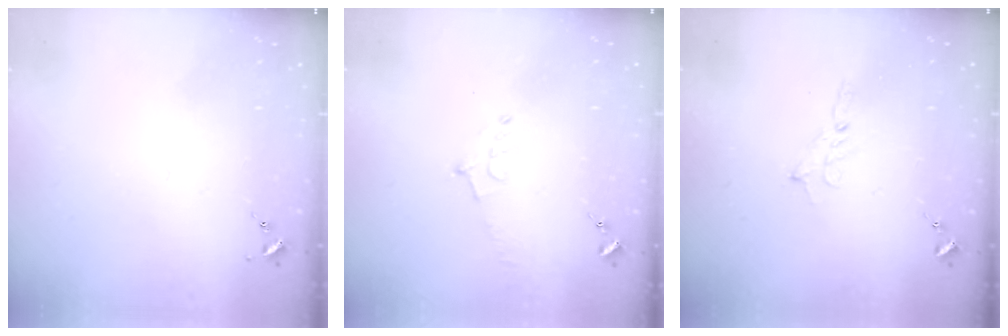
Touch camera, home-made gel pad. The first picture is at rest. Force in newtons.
{"total": 5.6, "press": 5.5, "slide": 1.0}
{"total": 2.5, "press": 2.5, "slide": 0.2}